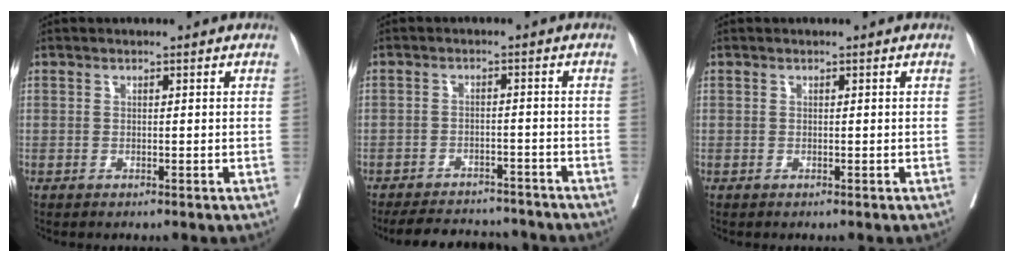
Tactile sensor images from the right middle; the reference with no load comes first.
{"total": 11.4, "force": [-10.5, 3.4, 2.9], "torque": [-0.045, 0.007, -0.137]}
{"total": 0.0}